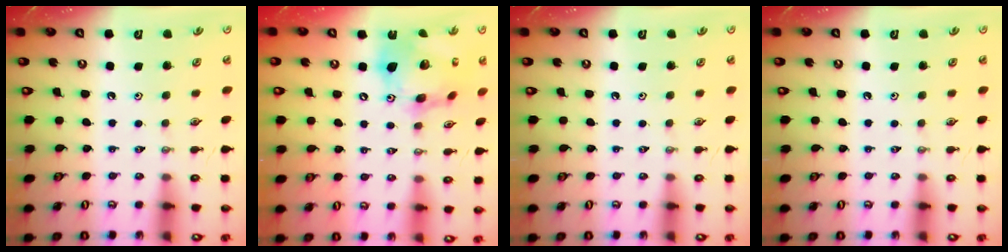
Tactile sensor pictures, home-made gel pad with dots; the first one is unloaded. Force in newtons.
{"total": 18.8, "press": 18.7, "slide": 2.1}
{"total": 0.0}
{"total": 0.0}